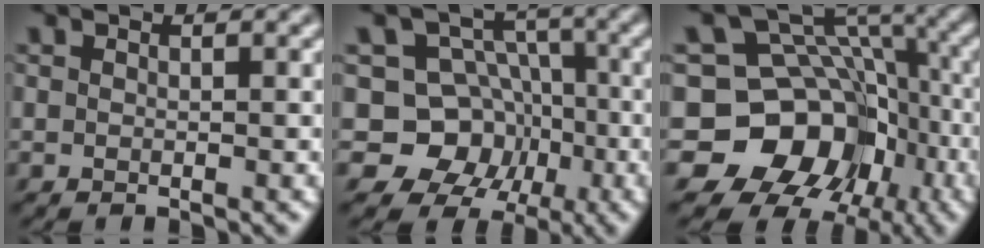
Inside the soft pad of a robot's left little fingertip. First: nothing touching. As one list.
[{"total": 9.1, "force": [-3.2, 7.9, 3.3], "torque": [-0.037, 0.017, -0.087]}, {"total": 14.2, "force": [-5.4, 11.6, 6.2], "torque": [-0.105, 0.021, -0.111]}]